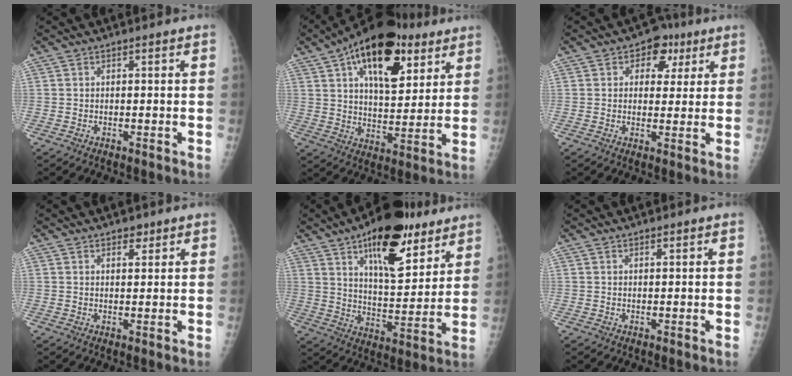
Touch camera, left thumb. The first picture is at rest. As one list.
[{"total": 20.2, "force": [10.0, 10.2, 14.3], "torque": [-0.185, -0.025, 0.156]}, {"total": 6.7, "force": [2.9, 5.0, 3.4], "torque": [-0.003, -0.003, 0.032]}, {"total": 2.2, "force": [1.5, 1.2, 1.0], "torque": [-0.002, -0.009, 0.021]}, {"total": 20.2, "force": [11.8, 8.6, 14.0], "torque": [-0.167, -0.057, 0.184]}, {"total": 0.6, "force": [0.5, 0.2, 0.4], "torque": [-0.006, -0.003, 0.008]}]